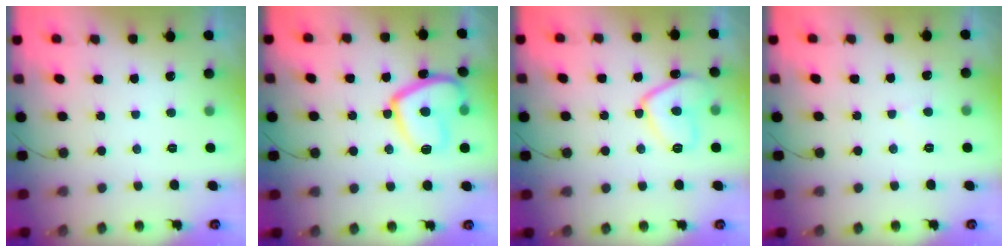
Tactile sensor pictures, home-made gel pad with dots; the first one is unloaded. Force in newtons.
{"total": 13.0, "press": 12.9, "slide": 0.8}
{"total": 12.0, "press": 12.0, "slide": 1.3}
{"total": 2.9, "press": 2.9, "slide": 0.4}